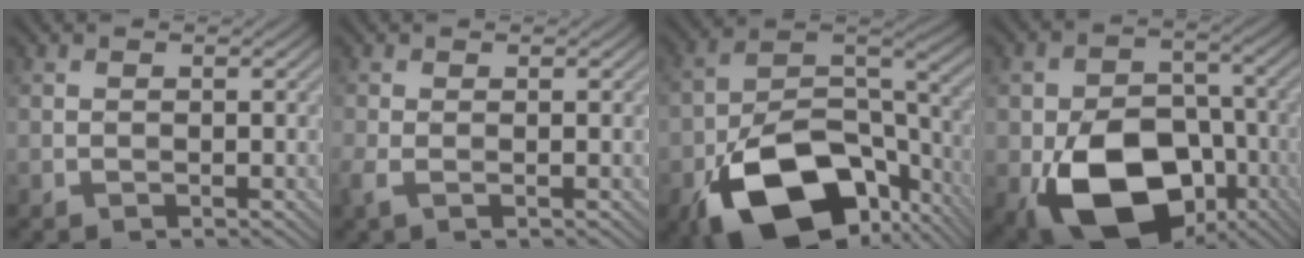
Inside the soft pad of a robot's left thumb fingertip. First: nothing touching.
{"total": 1.6, "force": [-0.5, 0.5, 1.4], "torque": [-0.044, -0.003, -0.015]}
{"total": 18.2, "force": [-9.9, 10.2, 11.4], "torque": [-0.198, -0.042, -0.162]}
{"total": 16.4, "force": [-6.8, 10.9, 10.2], "torque": [-0.174, -0.040, -0.118]}